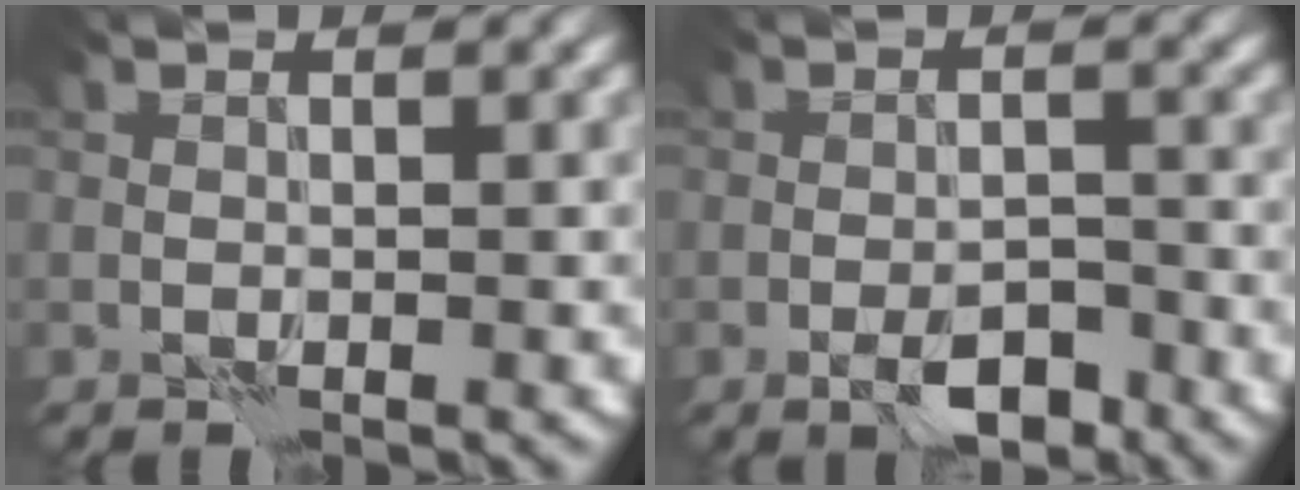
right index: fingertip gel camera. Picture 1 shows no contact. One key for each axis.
{"total": 3.9, "fx": -2.5, "fy": 1.6, "fz": 2.6, "tx": -0.036, "ty": 0.001, "tz": -0.041}